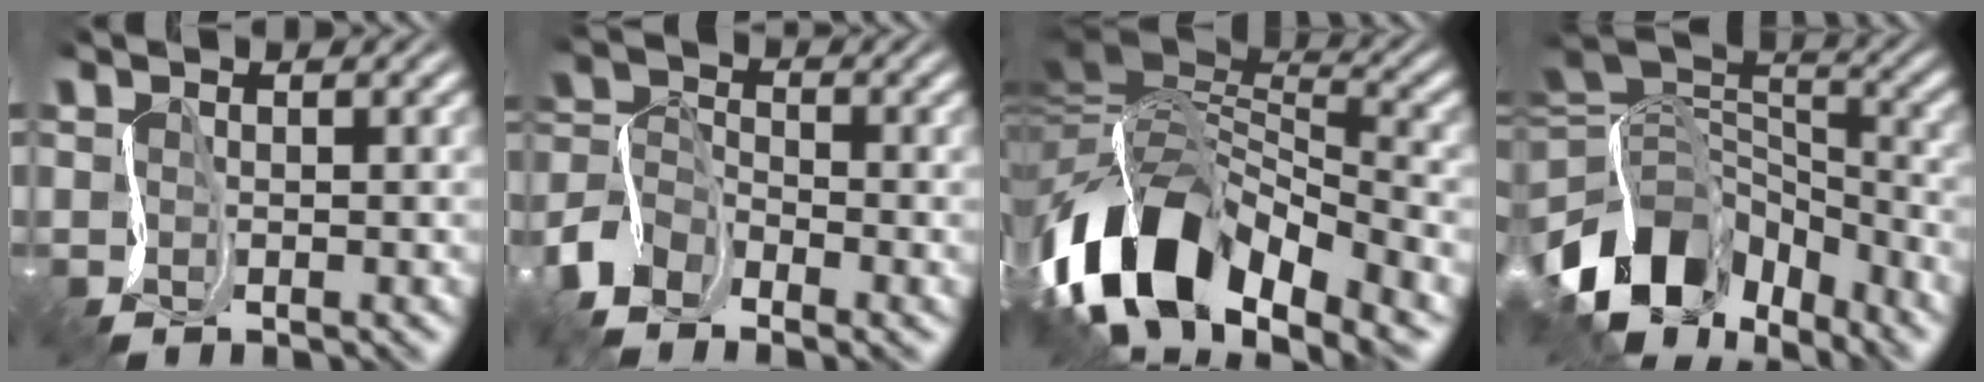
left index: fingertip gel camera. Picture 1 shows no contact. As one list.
[{"total": 5.6, "force": [-3.7, 2.9, 3.1], "torque": [-0.065, 0.004, -0.090]}, {"total": 14.1, "force": [-6.7, 7.6, 9.8], "torque": [-0.195, 0.020, -0.131]}, {"total": 12.5, "force": [-6.3, 7.8, 7.4], "torque": [-0.148, 0.012, -0.129]}]